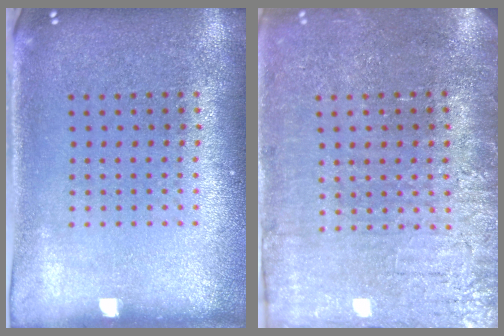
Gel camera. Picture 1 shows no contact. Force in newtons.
{"total": 3.7, "press": 3.4, "slide": 1.3}